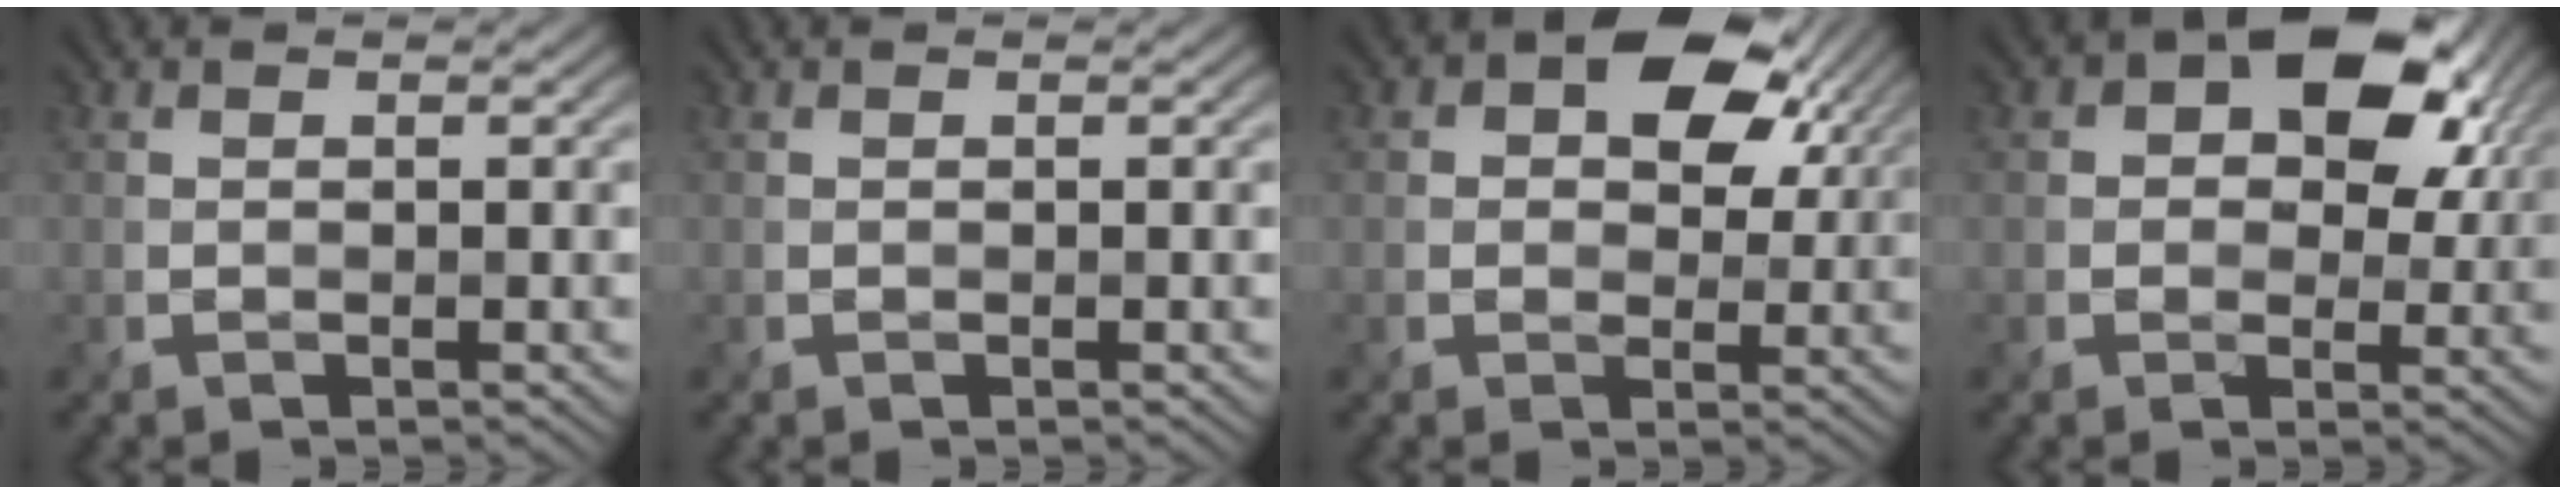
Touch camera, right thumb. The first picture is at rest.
{"total": 0.0}
{"total": 10.5, "force": [4.0, 7.1, 6.6], "torque": [-0.107, 0.009, 0.061]}
{"total": 11.6, "force": [3.9, 7.9, 7.6], "torque": [-0.113, -0.003, 0.058]}